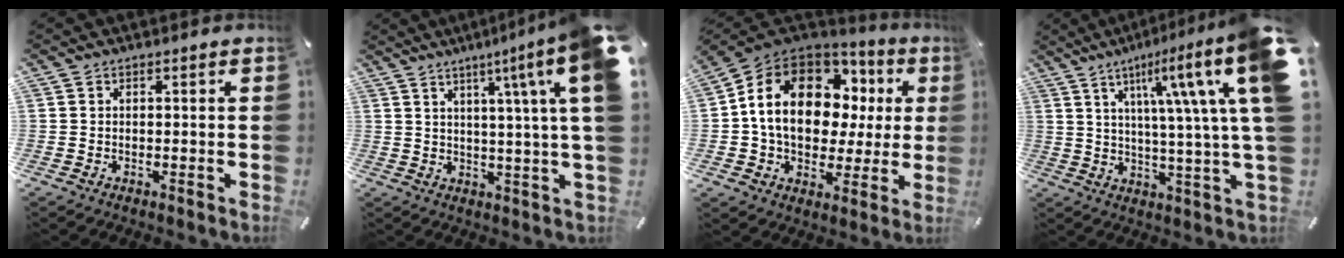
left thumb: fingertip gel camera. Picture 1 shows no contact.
{"total": 15.1, "force": [5.8, 1.2, 13.9], "torque": [-0.197, -0.045, 0.077]}
{"total": 16.8, "force": [3.9, 12.4, 10.5], "torque": [-0.197, -0.013, 0.073]}
{"total": 20.0, "force": [7.4, 2.7, 18.4], "torque": [-0.265, -0.050, 0.098]}